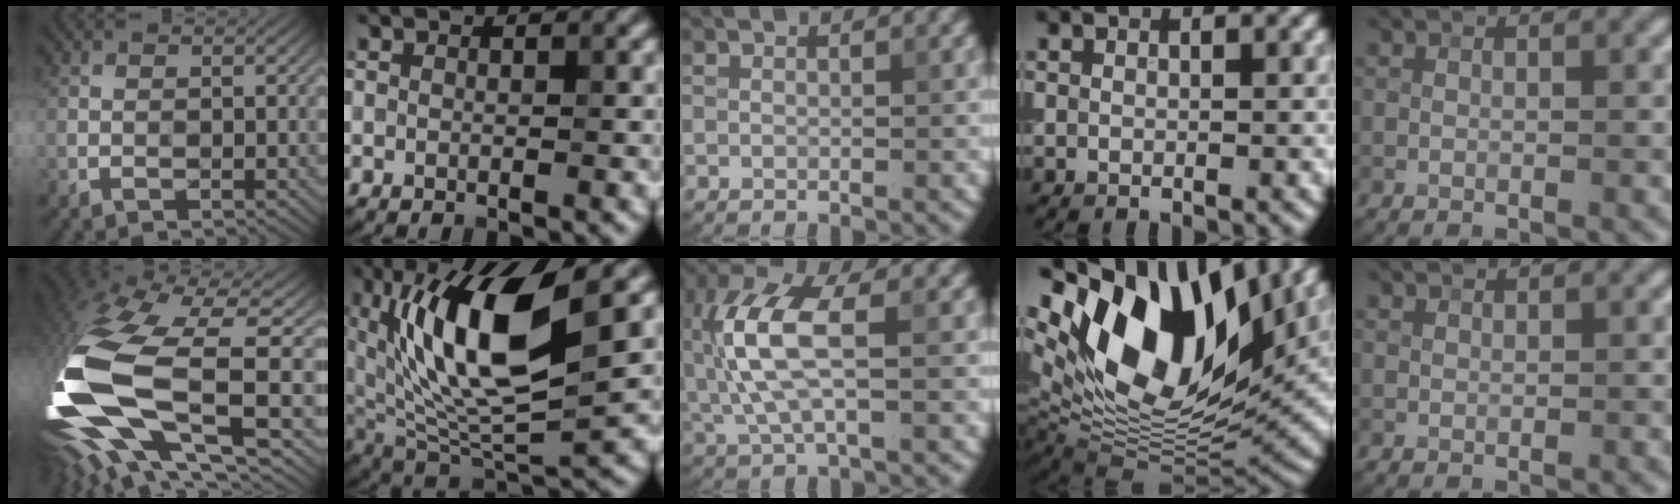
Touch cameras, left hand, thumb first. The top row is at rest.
{"thumb": {"total": 18.5, "force": [-2.2, 8.1, 16.6], "torque": [-0.384, -0.066, -0.012]}, "index": {"total": 13.0, "force": [3.8, 4.8, 11.4], "torque": [-0.201, 0.006, 0.064]}, "middle": {"total": 7.5, "force": [0.5, 2.8, 6.9], "torque": [-0.165, 0.014, 0.005]}, "ring": {"total": 17.2, "force": [7.0, 9.2, 12.7], "torque": [-0.242, 0.019, 0.121]}, "little": {"total": 0.5, "force": [0.5, 0.1, 0.1], "torque": [-0.002, 0.000, 0.010]}}